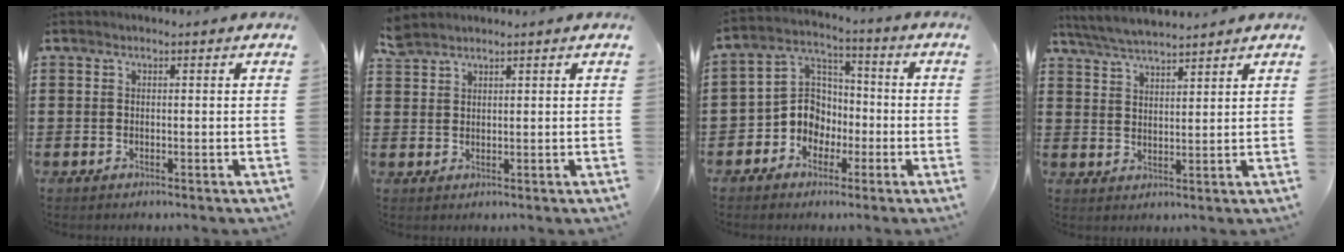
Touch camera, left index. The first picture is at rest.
{"total": 2.3, "force": [2.1, 0.6, 0.5], "torque": [-0.015, 0.001, 0.043]}
{"total": 7.2, "force": [-2.4, 6.4, 2.2], "torque": [-0.076, 0.005, -0.053]}
{"total": 4.6, "force": [4.5, 0.3, 1.2], "torque": [-0.039, -0.013, 0.081]}